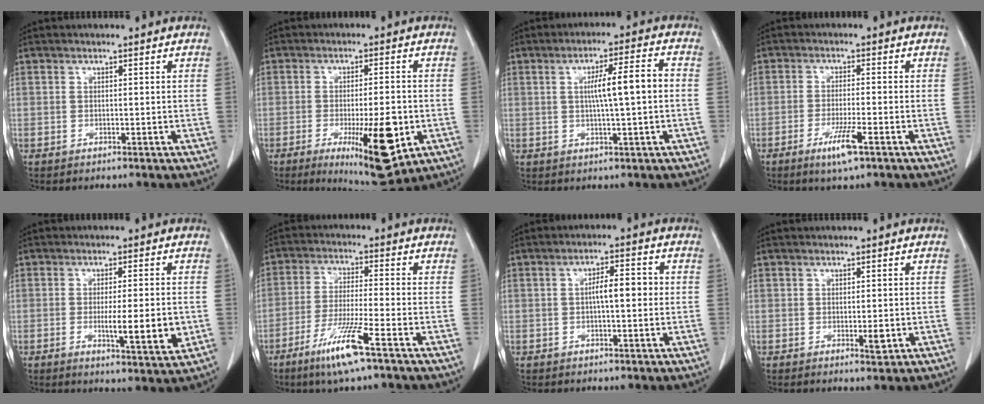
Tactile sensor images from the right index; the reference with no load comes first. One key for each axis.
{"total": 12.3, "fx": -4.1, "fy": 2.5, "fz": 11.3, "tx": -0.167, "ty": -0.023, "tz": -0.051}
{"total": 7.2, "fx": 0.2, "fy": 0.2, "fz": 7.2, "tx": -0.116, "ty": 0.010, "tz": 0.003}
{"total": 5.2, "fx": -2.8, "fy": 0.1, "fz": 4.3, "tx": -0.082, "ty": -0.011, "tz": -0.050}
{"total": 7.6, "fx": -1.4, "fy": 0.8, "fz": 7.4, "tx": -0.112, "ty": -0.014, "tz": -0.018}
{"total": 9.2, "fx": -5.4, "fy": -0.3, "fz": 7.5, "tx": -0.150, "ty": -0.023, "tz": -0.101}
{"total": 4.6, "fx": -0.1, "fy": 1.0, "fz": 4.5, "tx": -0.078, "ty": 0.015, "tz": -0.002}
{"total": 1.6, "fx": -0.2, "fy": 0.5, "fz": 1.5, "tx": -0.022, "ty": -0.003, "tz": 0.003}